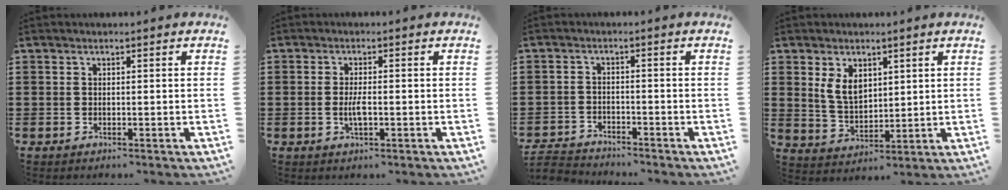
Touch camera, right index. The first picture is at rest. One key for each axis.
{"total": 2.9, "fx": -0.6, "fy": 0.7, "fz": 2.7, "tx": -0.055, "ty": -0.002, "tz": -0.012}
{"total": 2.8, "fx": -2.8, "fy": 0.2, "fz": -0.2, "tx": -0.011, "ty": -0.006, "tz": -0.064}
{"total": 5.4, "fx": 2.3, "fy": 3.5, "fz": 3.5, "tx": -0.079, "ty": 0.010, "tz": 0.043}